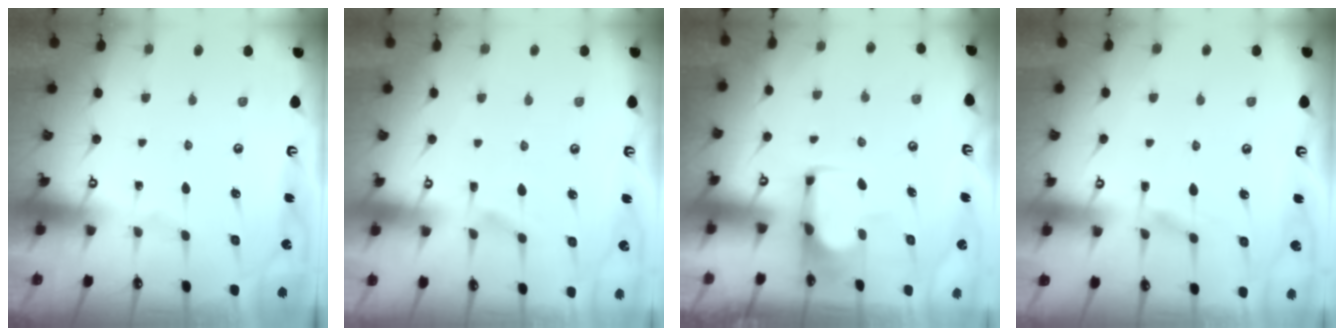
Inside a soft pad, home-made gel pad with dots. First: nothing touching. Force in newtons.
{"total": 2.1, "press": 1.8, "slide": 1.2}
{"total": 3.2, "press": 3.2, "slide": 0.5}
{"total": 1.3, "press": 0.3, "slide": 1.3}